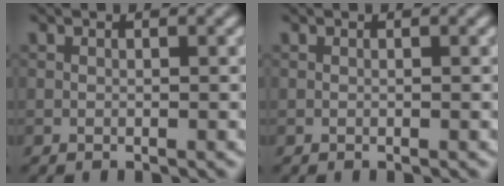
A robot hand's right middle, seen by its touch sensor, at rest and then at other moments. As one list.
[{"total": 0.0}]